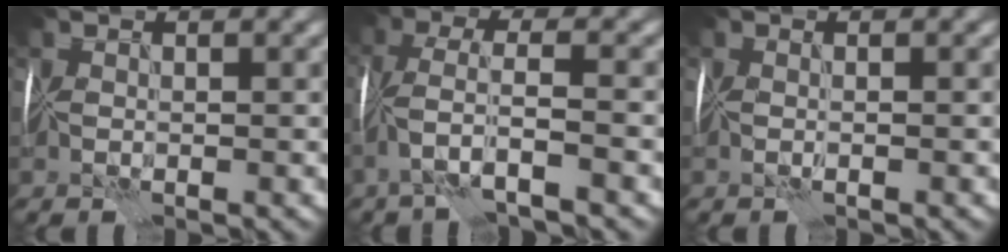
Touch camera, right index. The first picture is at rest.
{"total": 3.9, "force": [-1.9, 0.6, 3.4], "torque": [-0.071, 0.009, -0.046]}
{"total": 0.7, "force": [0.0, 0.1, 0.7], "torque": [-0.006, -0.002, 0.000]}